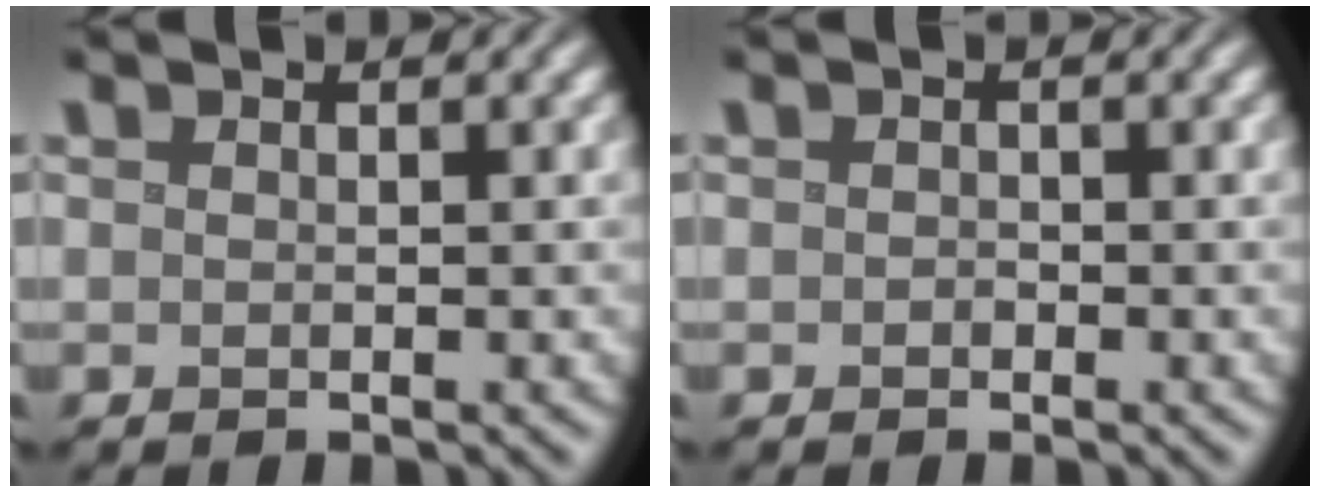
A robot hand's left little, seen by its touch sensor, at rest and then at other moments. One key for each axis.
{"total": 0.5, "fx": -0.2, "fy": 0.4, "fz": 0.2, "tx": -0.005, "ty": -0.004, "tz": -0.005}